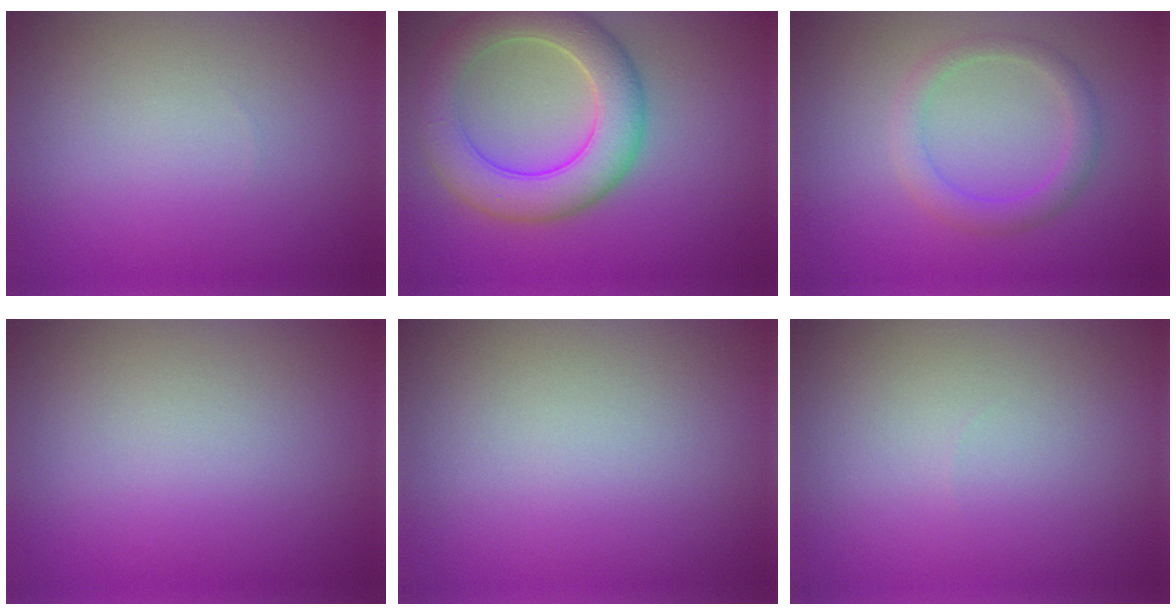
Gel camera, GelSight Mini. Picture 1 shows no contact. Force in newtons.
{"total": 6.8, "press": 6.8, "slide": 0.4}
{"total": 2.4, "press": 2.4, "slide": 0.1}
{"total": 0.0}
{"total": 0.0}
{"total": 0.0}